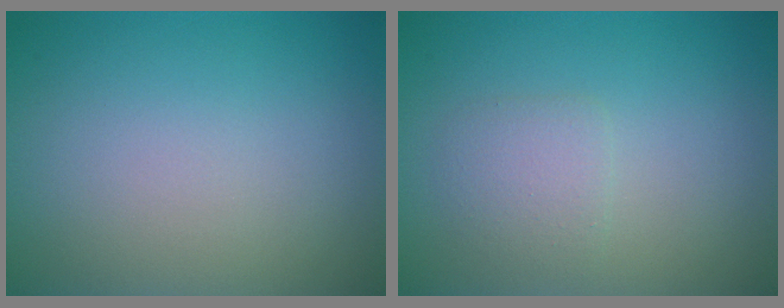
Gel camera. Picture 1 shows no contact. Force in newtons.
{"total": 1.9, "press": 1.9, "slide": 0.1}